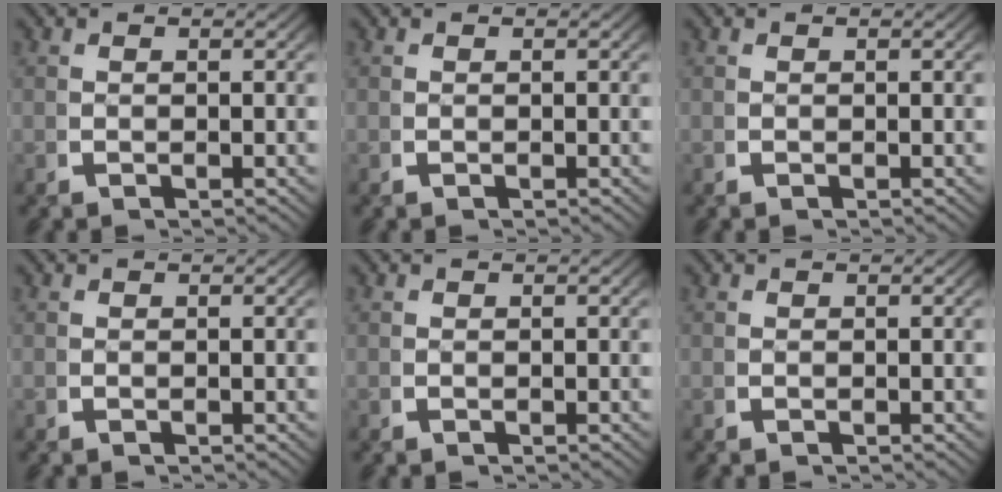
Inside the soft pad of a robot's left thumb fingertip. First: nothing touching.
{"total": 0.0}
{"total": 0.0}
{"total": 0.0}
{"total": 0.0}
{"total": 0.0}